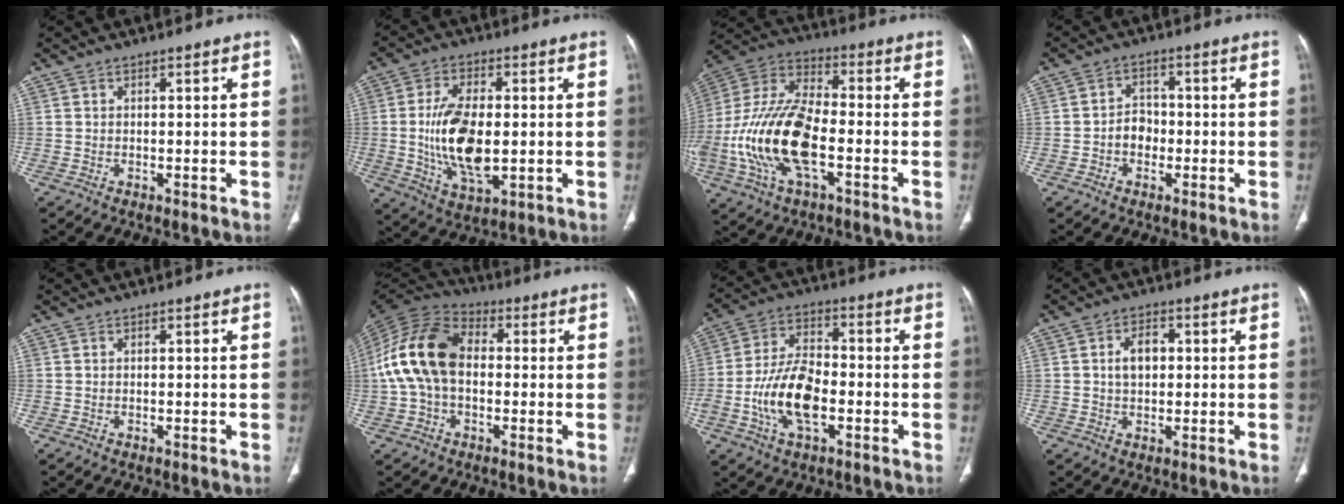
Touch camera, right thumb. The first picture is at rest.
{"total": 13.8, "force": [-0.7, 6.9, 12.0], "torque": [-0.227, -0.010, -0.006]}
{"total": 21.8, "force": [-5.4, 10.3, 18.5], "torque": [-0.406, 0.021, -0.098]}
{"total": 3.8, "force": [-1.0, 3.1, 1.8], "torque": [-0.008, 0.014, -0.024]}
{"total": 0.0}
{"total": 14.7, "force": [0.1, 9.8, 11.0], "torque": [-0.216, 0.036, -0.010]}
{"total": 12.8, "force": [-3.6, 6.5, 10.4], "torque": [-0.200, 0.023, -0.068]}
{"total": 5.0, "force": [0.6, 3.3, 3.7], "torque": [-0.056, 0.009, 0.008]}